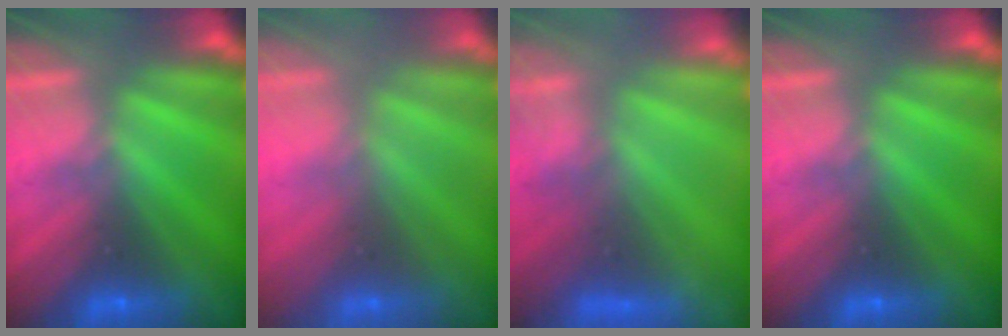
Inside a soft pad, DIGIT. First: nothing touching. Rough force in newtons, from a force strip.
{"total": 2.4}
{"total": 8.2}
{"total": 0.0}